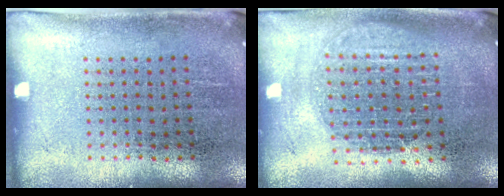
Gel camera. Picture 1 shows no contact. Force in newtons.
{"total": 1.7, "press": 1.5, "slide": 0.8}